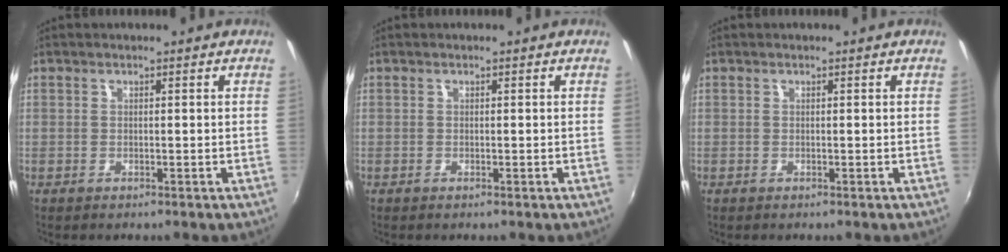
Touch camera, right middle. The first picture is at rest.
{"total": 0.0}
{"total": 0.0}